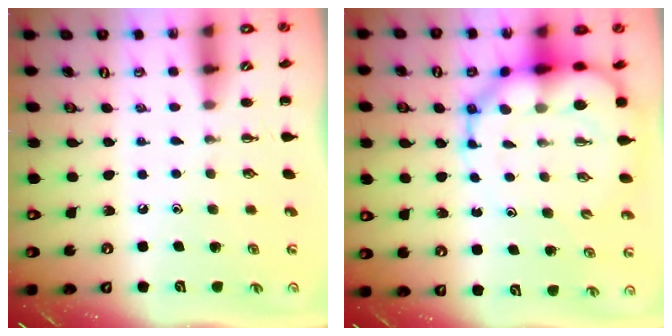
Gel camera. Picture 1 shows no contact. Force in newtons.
{"total": 13.3, "press": 12.8, "slide": 3.7}